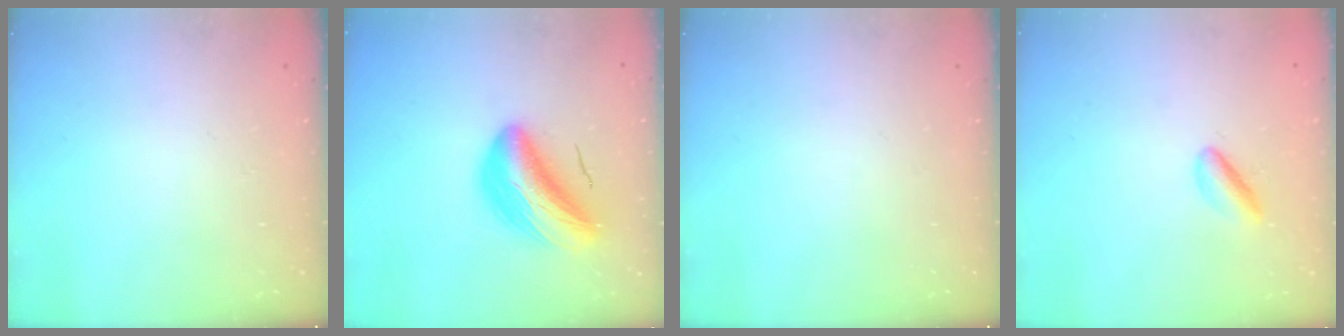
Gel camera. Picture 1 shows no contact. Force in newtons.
{"total": 11.2, "press": 10.7, "slide": 3.2}
{"total": 0.0}
{"total": 2.9, "press": 2.8, "slide": 0.4}